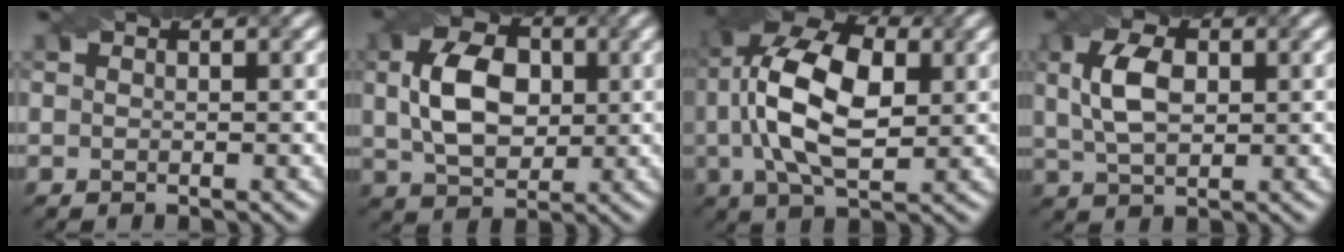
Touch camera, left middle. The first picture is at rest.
{"total": 6.9, "force": [0.8, 4.6, 5.1], "torque": [-0.103, 0.007, 0.014]}
{"total": 11.5, "force": [1.4, 5.8, 9.8], "torque": [-0.196, 0.020, 0.017]}
{"total": 4.8, "force": [0.9, 2.8, 3.8], "torque": [-0.086, 0.006, 0.018]}